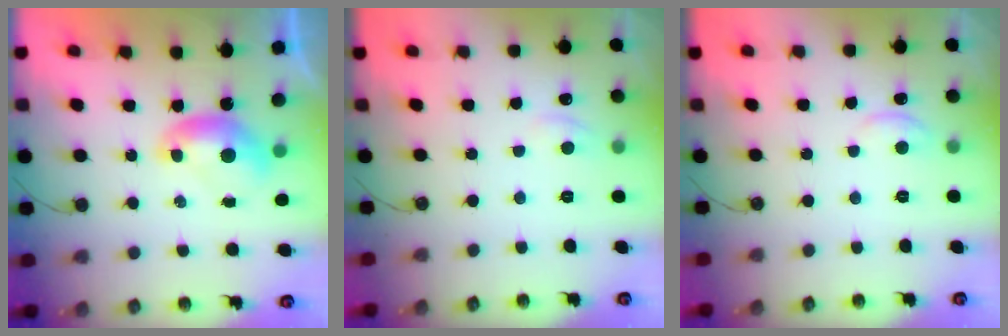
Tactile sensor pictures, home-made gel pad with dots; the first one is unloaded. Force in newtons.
{"total": 2.2, "press": 2.2, "slide": 0.5}
{"total": 2.4, "press": 2.4, "slide": 0.3}